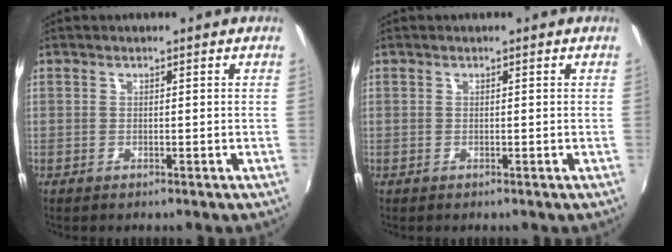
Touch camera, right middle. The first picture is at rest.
{"total": 0.0}